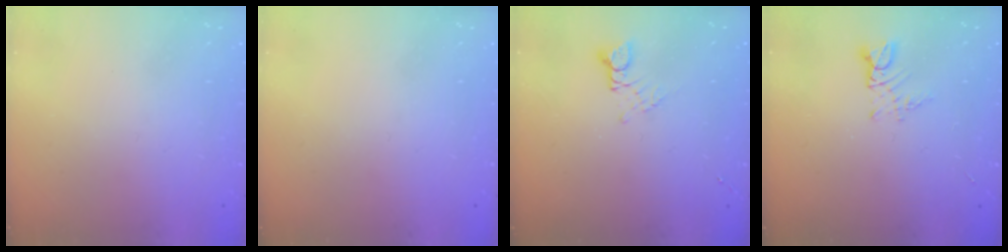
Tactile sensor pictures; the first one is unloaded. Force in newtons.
{"total": 0.0}
{"total": 2.8, "press": 2.8, "slide": 0.3}
{"total": 2.7, "press": 2.7, "slide": 0.3}